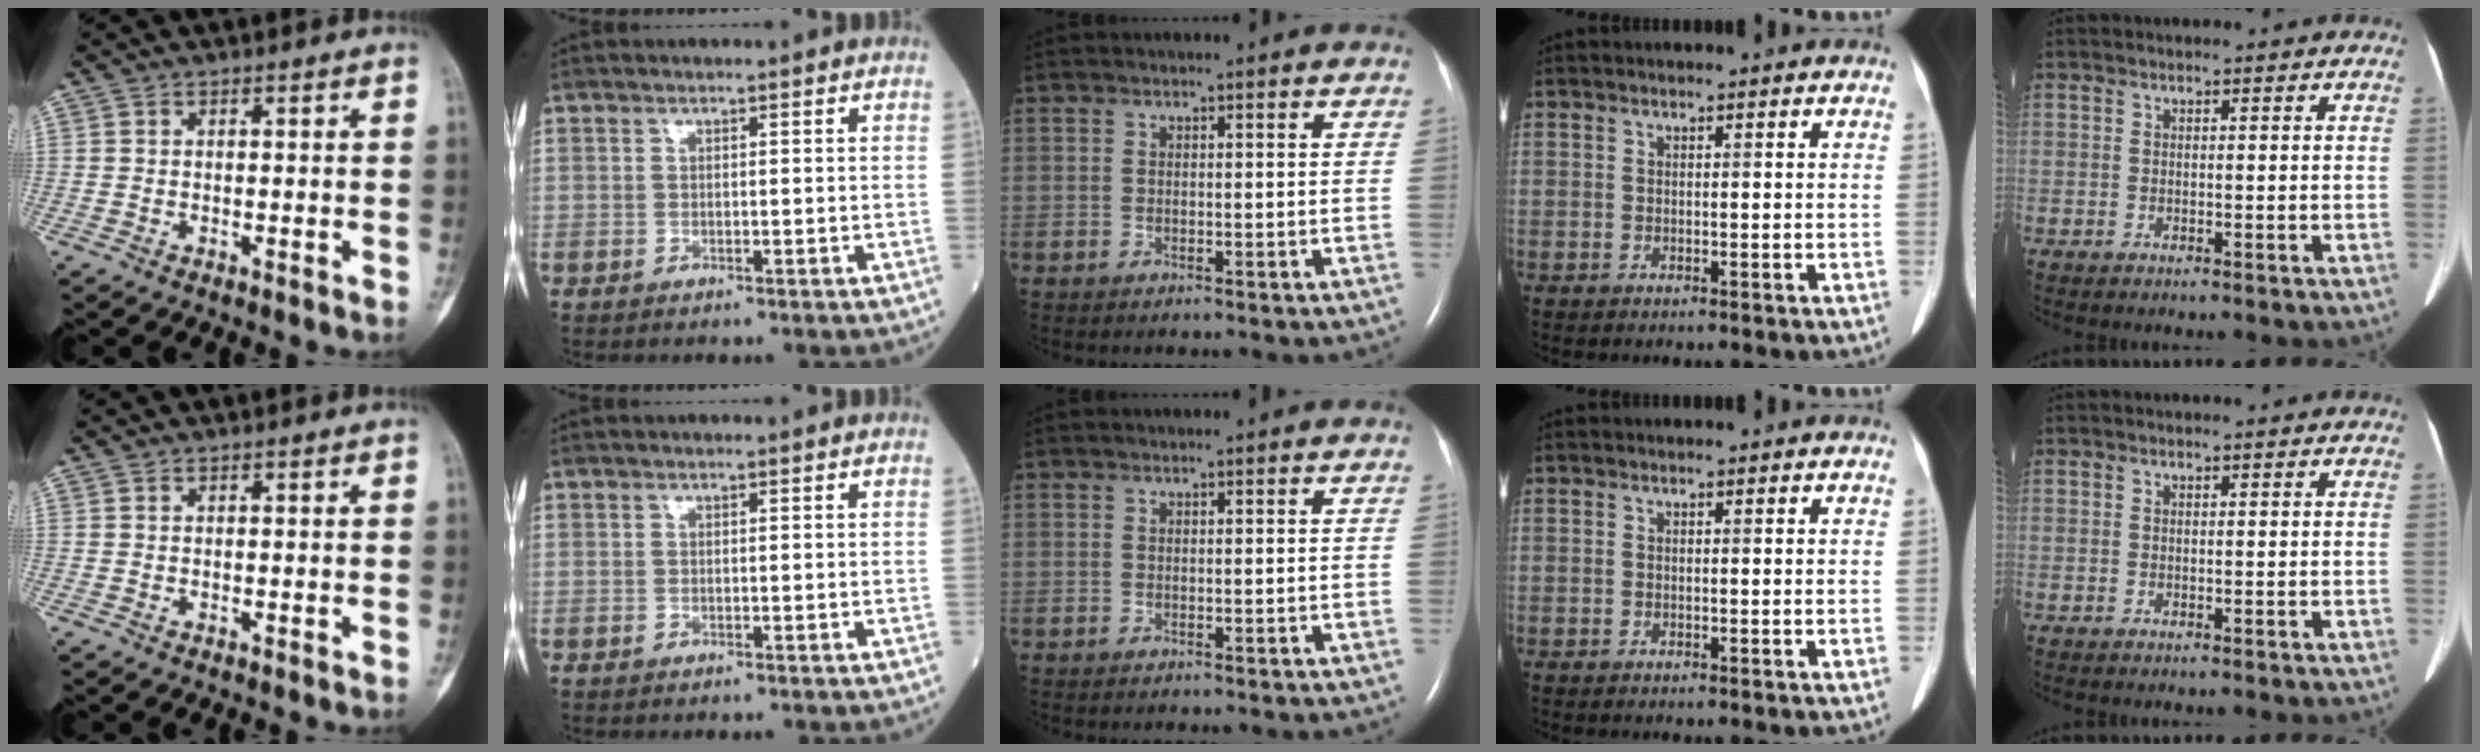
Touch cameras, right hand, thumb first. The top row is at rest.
{}